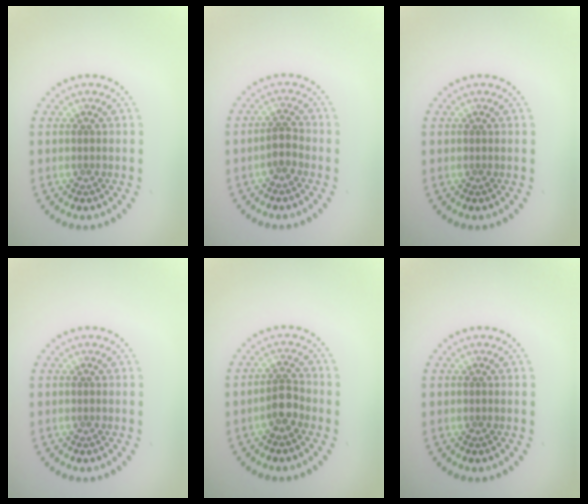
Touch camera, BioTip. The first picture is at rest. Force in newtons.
{"total": 1.8, "press": 1.4, "slide": 1.1}
{"total": 0.0}
{"total": 0.0}
{"total": 2.1, "press": 1.8, "slide": 1.1}
{"total": 0.0}